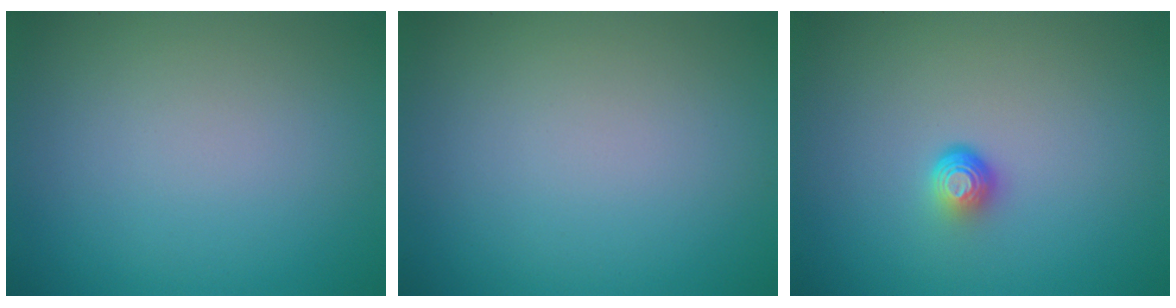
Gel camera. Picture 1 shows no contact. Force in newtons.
{"total": 0.0}
{"total": 1.8, "press": 1.1, "slide": 1.4}